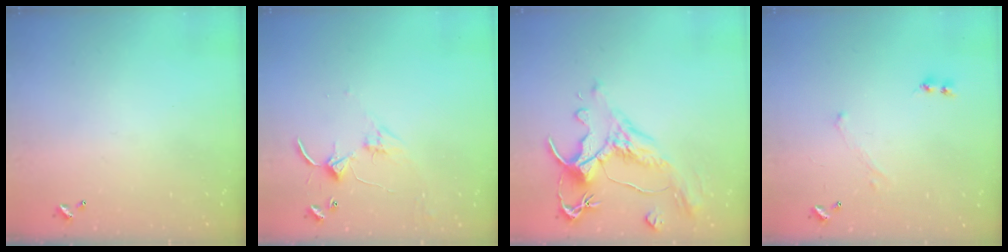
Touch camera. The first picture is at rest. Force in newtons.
{"total": 2.8, "press": 2.8, "slide": 0.4}
{"total": 1.5, "press": 0.2, "slide": 1.5}
{"total": 0.7, "press": 0.7, "slide": 0.3}